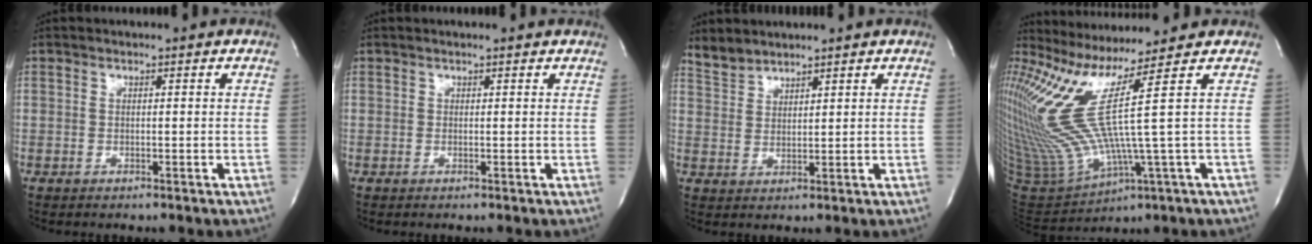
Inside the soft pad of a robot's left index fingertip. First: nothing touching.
{"total": 1.2, "force": [1.1, 0.0, 0.4], "torque": [-0.012, 0.004, 0.008]}
{"total": 3.2, "force": [3.1, 0.8, -0.1], "torque": [-0.007, 0.008, 0.067]}
{"total": 13.6, "force": [6.7, -3.2, 11.4], "torque": [-0.241, -0.034, 0.140]}